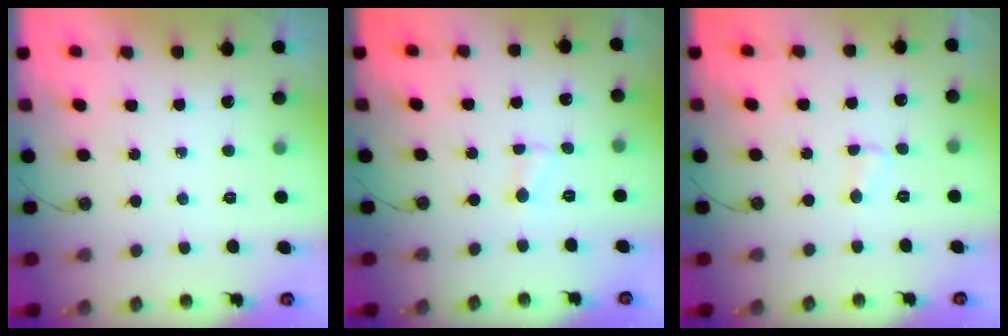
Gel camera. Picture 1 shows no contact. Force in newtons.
{"total": 1.1, "press": 1.0, "slide": 0.3}
{"total": 2.1, "press": 2.1, "slide": 0.2}